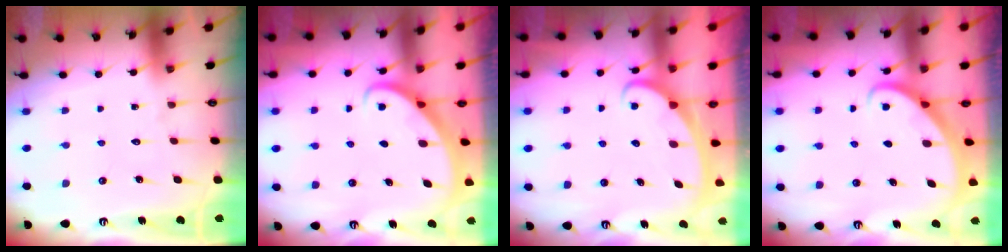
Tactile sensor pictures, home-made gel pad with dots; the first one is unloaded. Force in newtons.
{"total": 2.7, "press": 2.7, "slide": 0.2}
{"total": 2.5, "press": 2.5, "slide": 0.3}
{"total": 2.7, "press": 2.7, "slide": 0.2}